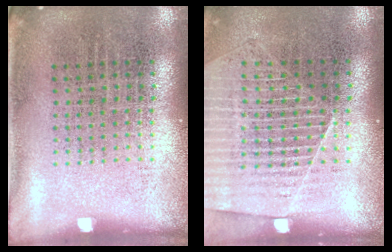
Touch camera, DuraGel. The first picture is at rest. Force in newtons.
{"total": 1.3, "press": 1.3, "slide": 0.2}